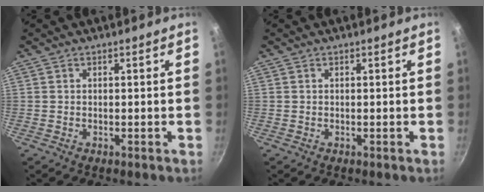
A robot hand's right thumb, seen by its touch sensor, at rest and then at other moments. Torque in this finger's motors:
{"motor_torque": [0.00, 0.00, 0.13, 0.12, 0.01]}